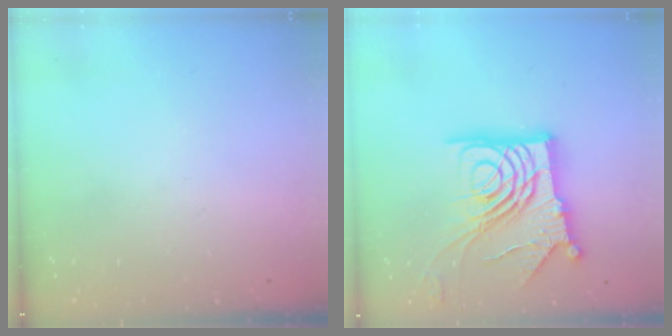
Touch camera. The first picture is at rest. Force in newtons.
{"total": 20.3, "press": 20.2, "slide": 2.3}